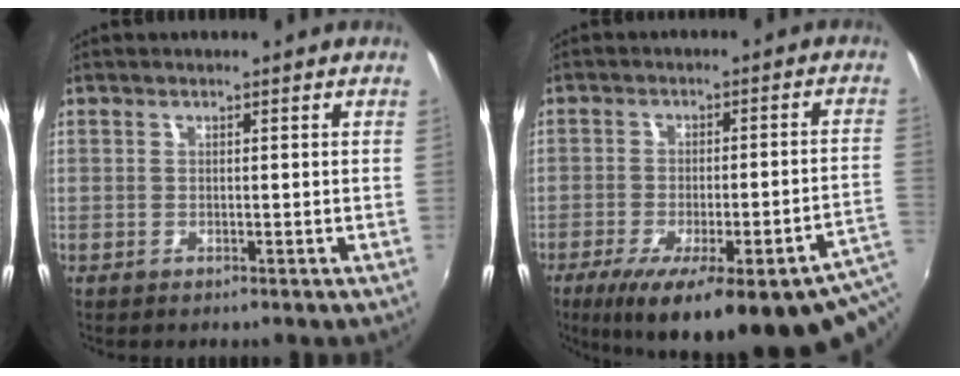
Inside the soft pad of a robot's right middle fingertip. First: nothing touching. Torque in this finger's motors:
{"motor_torque": [1.13, -1.01, 0.43, 0.21]}